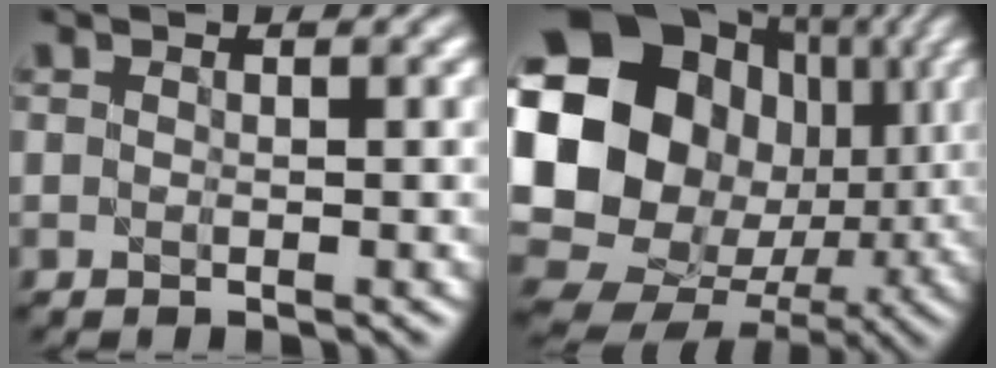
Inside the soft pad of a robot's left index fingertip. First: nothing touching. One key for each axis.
{"total": 23.1, "fx": 3.1, "fy": 20.1, "fz": 11.0, "tx": -0.226, "ty": 0.024, "tz": 0.036}